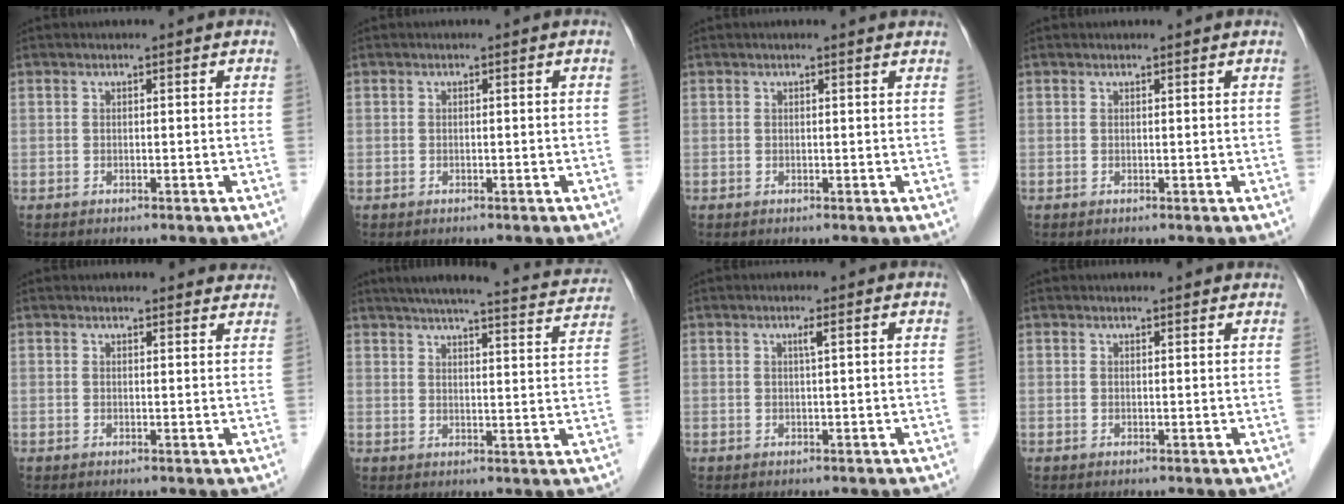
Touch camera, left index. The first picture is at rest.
{"total": 0.0}
{"total": 2.7, "force": [2.6, 0.2, 0.7], "torque": [-0.012, 0.007, 0.020]}
{"total": 1.6, "force": [1.6, 0.2, 0.3], "torque": [-0.013, 0.016, 0.019]}
{"total": 8.1, "force": [7.8, 2.2, 1.1], "torque": [0.014, 0.011, 0.066]}
{"total": 21.7, "force": [19.8, 2.8, 8.5], "torque": [-0.121, -0.008, 0.238]}
{"total": 0.9, "force": [0.4, -0.2, 0.8], "torque": [-0.021, 0.000, 0.011]}
{"total": 4.3, "force": [4.1, 1.0, 1.0], "torque": [-0.013, 0.018, 0.042]}